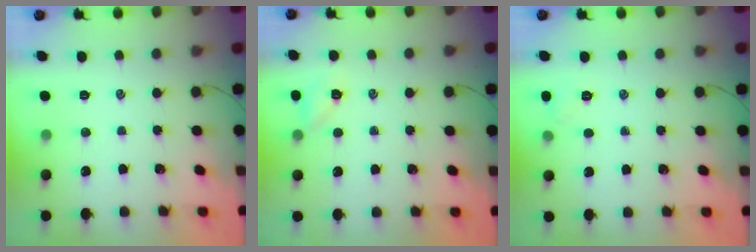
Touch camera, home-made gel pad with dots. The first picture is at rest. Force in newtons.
{"total": 4.8, "press": 4.6, "slide": 1.4}
{"total": 3.2, "press": 3.1, "slide": 0.9}